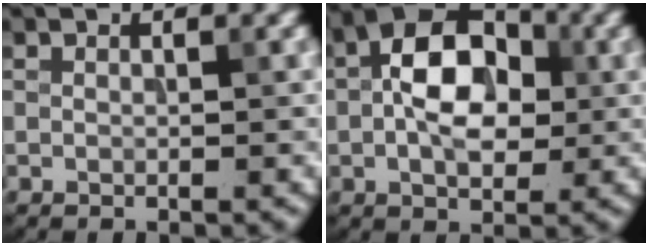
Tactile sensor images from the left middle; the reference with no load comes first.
{"total": 7.3, "force": [-0.1, 4.5, 5.8], "torque": [-0.096, 0.012, -0.013]}